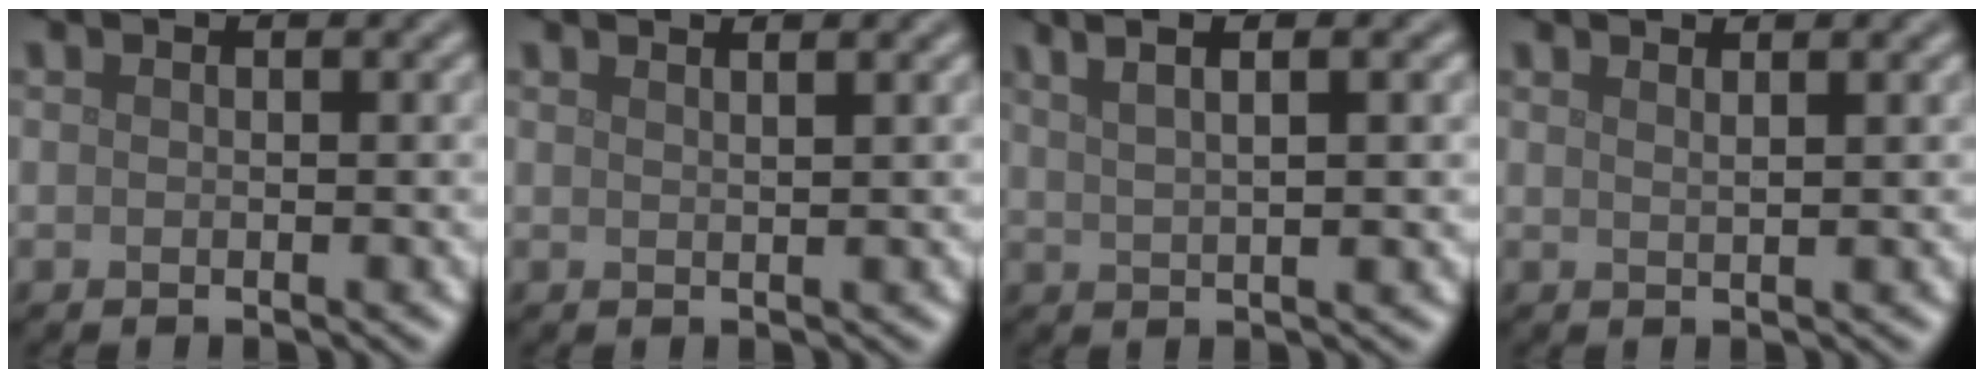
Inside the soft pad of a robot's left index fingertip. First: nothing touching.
{"total": 1.9, "force": [1.4, 0.7, 1.1], "torque": [0.006, 0.005, -0.001]}
{"total": 5.7, "force": [3.2, 2.0, 4.3], "torque": [-0.050, 0.021, 0.024]}
{"total": 1.7, "force": [1.2, 0.6, 1.0], "torque": [0.001, 0.003, 0.001]}